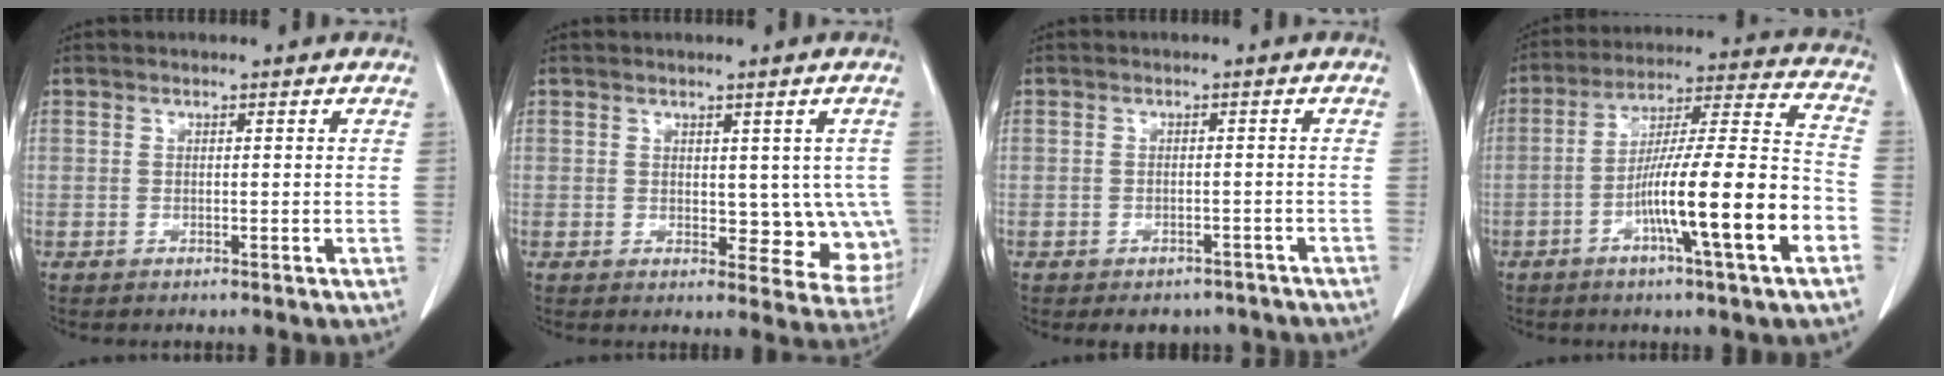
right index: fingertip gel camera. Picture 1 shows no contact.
{"total": 7.5, "force": [0.3, 4.6, 5.9], "torque": [-0.040, -0.002, 0.012]}
{"total": 5.7, "force": [-4.8, 3.0, 0.9], "torque": [0.002, 0.010, -0.055]}
{"total": 17.0, "force": [-6.4, 0.3, 15.8], "torque": [-0.264, 0.003, -0.105]}